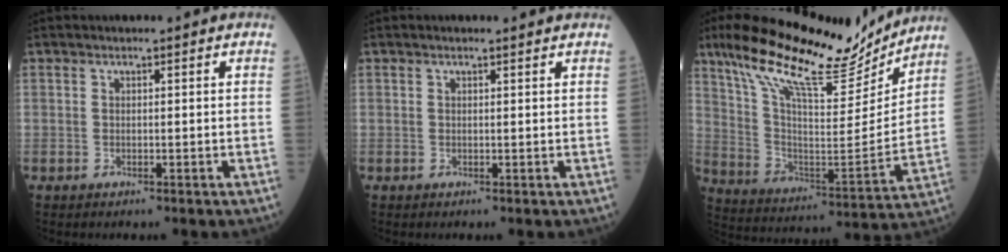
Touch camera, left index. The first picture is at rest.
{"total": 1.1, "force": [1.0, 0.0, 0.4], "torque": [-0.013, 0.004, 0.012]}
{"total": 22.2, "force": [18.1, 4.6, 12.0], "torque": [-0.216, -0.002, 0.296]}